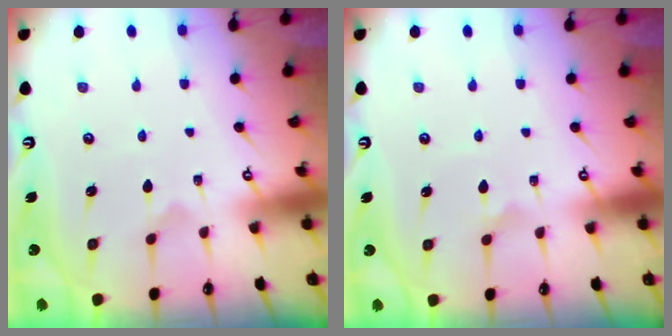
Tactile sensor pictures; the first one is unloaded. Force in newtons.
{"total": 2.1, "press": 2.1, "slide": 0.1}